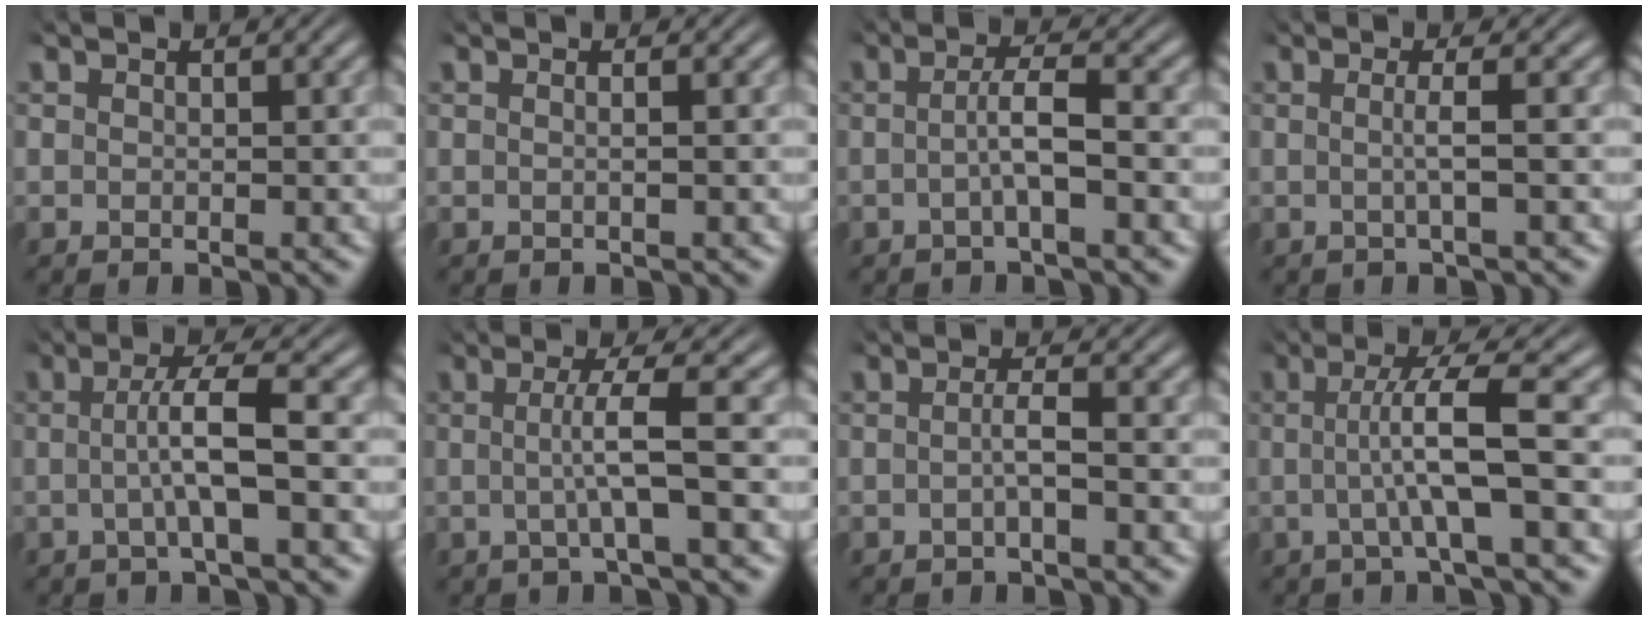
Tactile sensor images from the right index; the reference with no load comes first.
{"total": 0.7, "force": [-0.1, -0.3, 0.7], "torque": [-0.011, 0.001, -0.003]}
{"total": 2.8, "force": [-0.9, 0.0, 2.6], "torque": [-0.045, 0.003, -0.016]}
{"total": 1.9, "force": [-0.4, -0.7, 1.7], "torque": [-0.034, -0.002, -0.005]}
{"total": 3.9, "force": [-0.3, 0.2, 3.9], "torque": [-0.066, 0.006, -0.009]}
{"total": 3.1, "force": [-0.1, -0.7, 3.1], "torque": [-0.053, 0.004, -0.003]}
{"total": 1.8, "force": [-0.9, -0.3, 1.5], "torque": [-0.026, -0.002, -0.016]}
{"total": 4.6, "force": [0.2, 0.1, 4.6], "torque": [-0.079, 0.006, 0.000]}